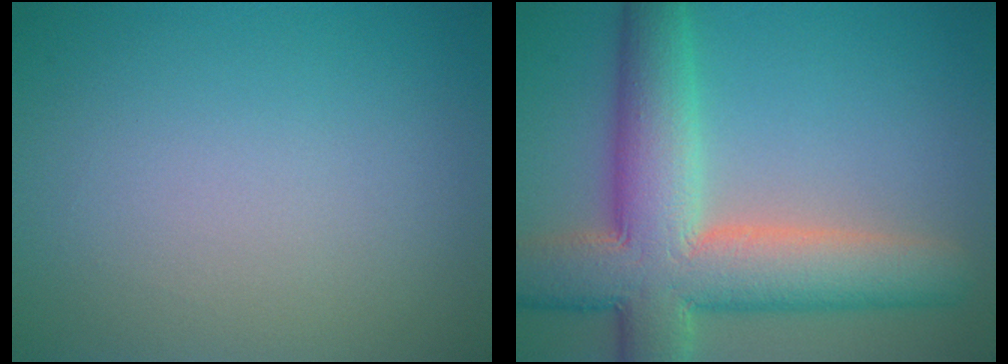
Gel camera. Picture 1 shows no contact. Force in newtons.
{"total": 10.9, "press": 10.9, "slide": 0.7}